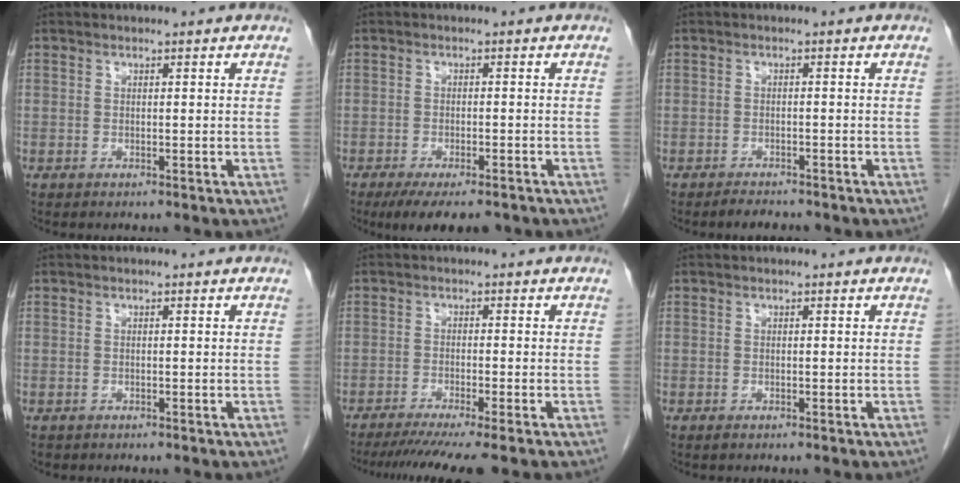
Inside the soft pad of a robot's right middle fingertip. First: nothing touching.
{"total": 8.9, "force": [-6.9, 2.6, 5.1], "torque": [-0.067, -0.009, -0.101]}
{"total": 2.4, "force": [-2.2, 0.7, 0.8], "torque": [-0.020, -0.004, -0.031]}
{"total": 0.6, "force": [-0.4, 0.4, 0.1], "torque": [-0.011, 0.002, -0.005]}
{"total": 9.1, "force": [-7.5, -0.7, 5.1], "torque": [-0.060, -0.023, -0.115]}
{"total": 0.0}